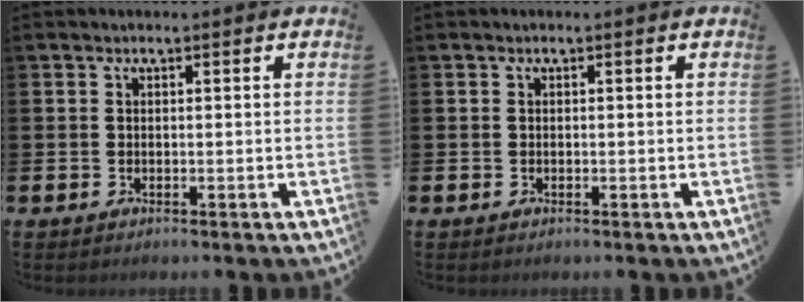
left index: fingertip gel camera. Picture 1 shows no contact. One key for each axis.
{"total": 0.0}